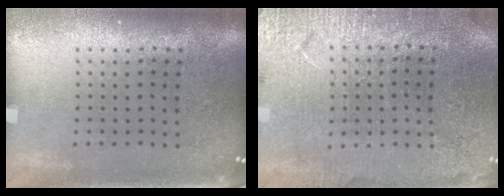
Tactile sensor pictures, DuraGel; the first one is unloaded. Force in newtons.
{"total": 2.9, "press": 2.9, "slide": 0.3}